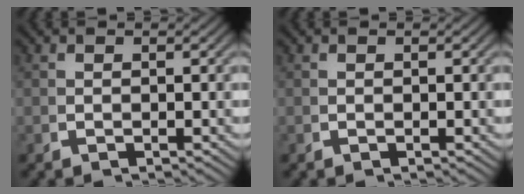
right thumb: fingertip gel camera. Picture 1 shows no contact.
{"total": 0.0}